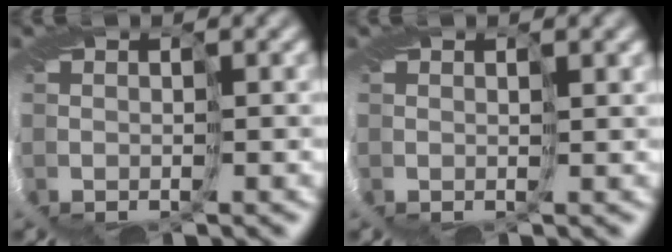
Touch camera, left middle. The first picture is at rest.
{"total": 0.9, "force": [0.9, -0.4, 0.1], "torque": [-0.001, 0.005, 0.013]}